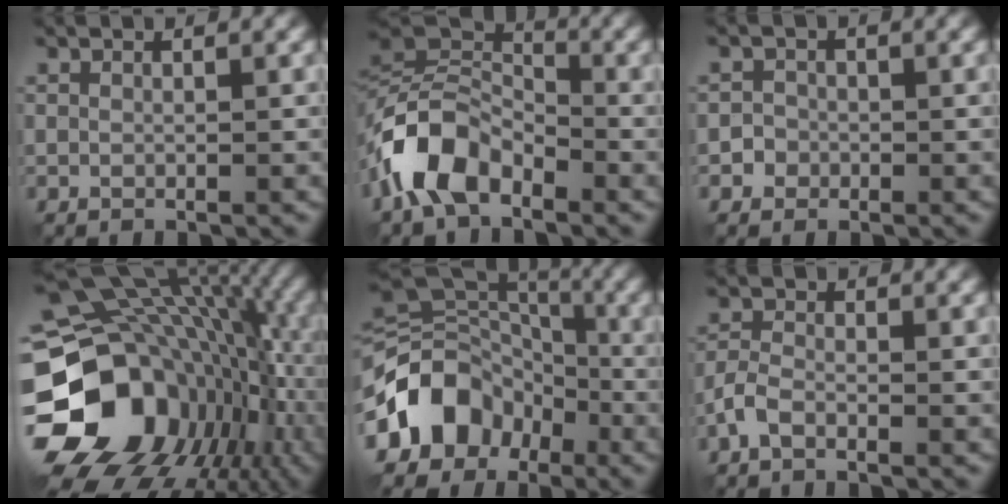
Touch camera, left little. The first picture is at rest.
{"total": 7.6, "force": [-4.2, 4.4, 4.5], "torque": [-0.084, 0.006, -0.095]}
{"total": 1.4, "force": [-0.6, 1.3, 0.1], "torque": [0.015, 0.004, -0.013]}
{"total": 19.4, "force": [-3.0, 15.2, 11.6], "torque": [-0.246, -0.023, -0.031]}
{"total": 9.1, "force": [-4.3, 6.9, 4.0], "torque": [-0.065, 0.009, -0.099]}
{"total": 1.9, "force": [-1.3, 0.8, 1.1], "torque": [-0.025, 0.004, -0.035]}